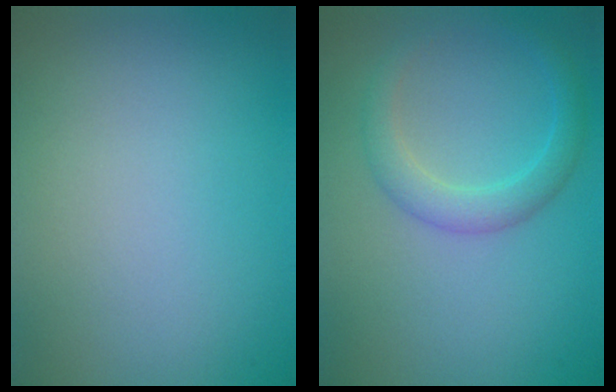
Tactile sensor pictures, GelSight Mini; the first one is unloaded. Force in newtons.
{"total": 2.7, "press": 2.7, "slide": 0.1}